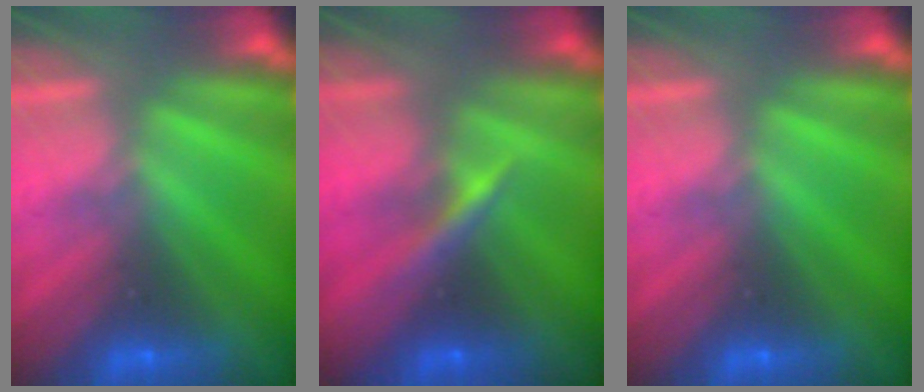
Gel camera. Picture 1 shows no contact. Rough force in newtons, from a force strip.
{"total": 2.9}
{"total": 0.0}